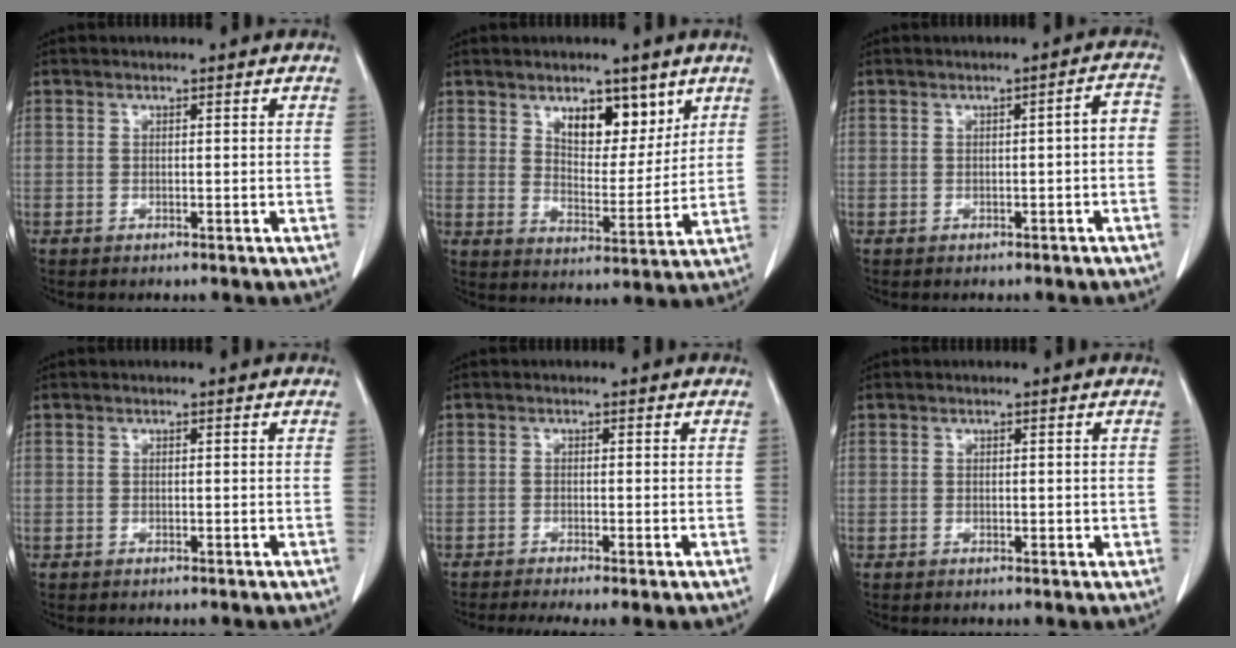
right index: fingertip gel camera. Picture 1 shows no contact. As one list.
[{"total": 8.1, "force": [4.8, 3.8, 5.3], "torque": [-0.074, -0.007, 0.082]}, {"total": 2.7, "force": [-0.6, 0.5, 2.6], "torque": [-0.027, 0.011, -0.010]}, {"total": 0.0}, {"total": 4.2, "force": [-3.0, 0.5, 2.9], "torque": [-0.045, -0.012, -0.048]}, {"total": 1.4, "force": [0.2, 0.8, 1.1], "torque": [-0.013, -0.003, 0.005]}]